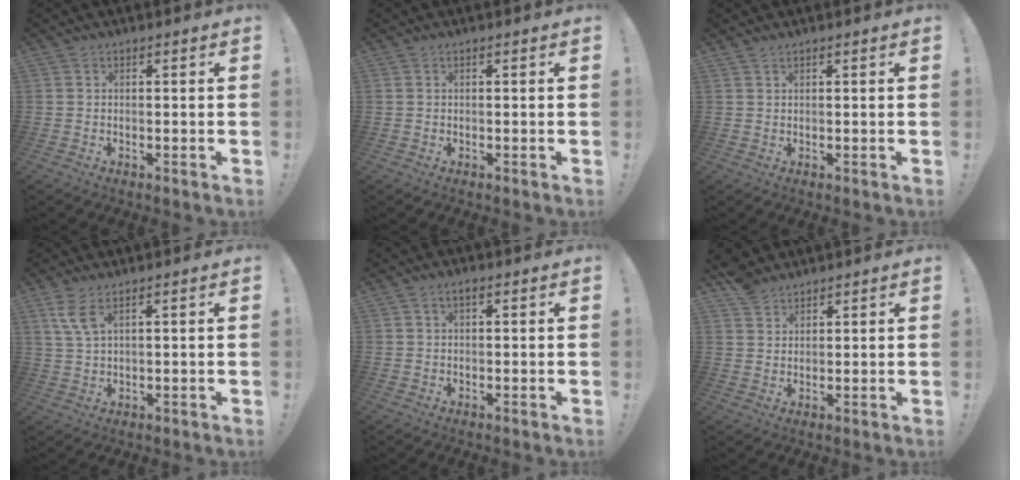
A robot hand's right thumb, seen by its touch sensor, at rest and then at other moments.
{"total": 0.0}
{"total": 1.0, "force": [0.9, 0.2, 0.5], "torque": [-0.018, 0.003, 0.018]}
{"total": 5.7, "force": [3.3, 1.7, 4.3], "torque": [-0.088, -0.010, 0.061]}
{"total": 2.1, "force": [1.0, 0.9, 1.6], "torque": [-0.030, 0.002, 0.017]}
{"total": 5.2, "force": [4.4, 2.4, 1.3], "torque": [-0.021, -0.027, 0.086]}